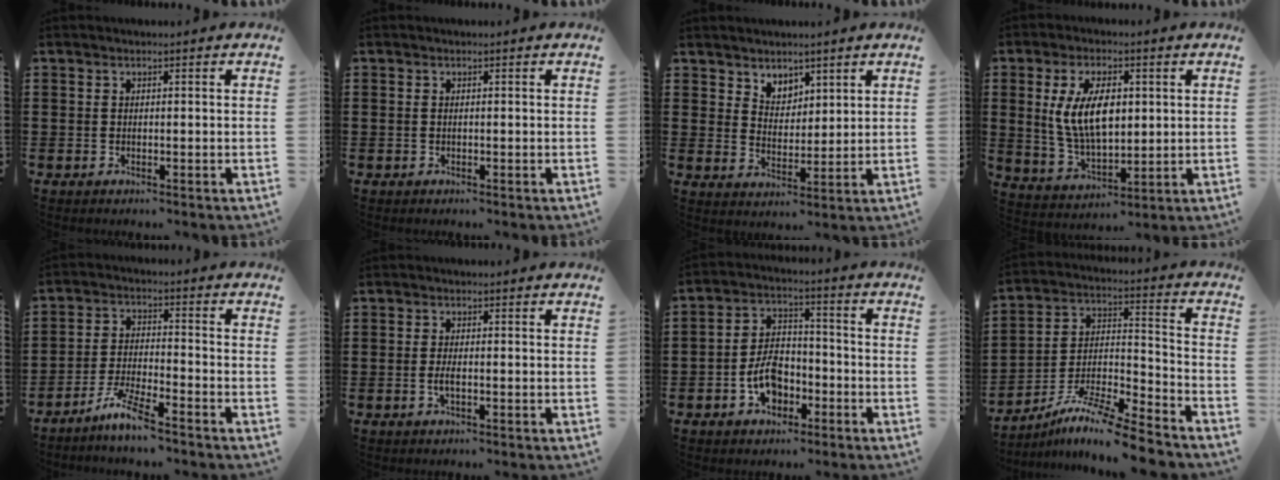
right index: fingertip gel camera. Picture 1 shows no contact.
{"total": 0.0}
{"total": 4.1, "force": [3.3, 2.3, 0.0], "torque": [-0.016, -0.001, 0.063]}
{"total": 9.9, "force": [1.8, 4.9, 8.4], "torque": [-0.171, 0.007, 0.029]}
{"total": 6.1, "force": [-5.2, -0.1, 3.2], "torque": [-0.080, -0.012, -0.104]}
{"total": 1.9, "force": [-0.6, 0.4, 1.8], "torque": [-0.032, -0.001, -0.010]}
{"total": 6.8, "force": [-2.9, 4.2, 4.4], "torque": [-0.086, 0.005, -0.058]}
{"total": 10.0, "force": [-8.6, 0.8, 4.9], "torque": [-0.090, 0.009, -0.172]}